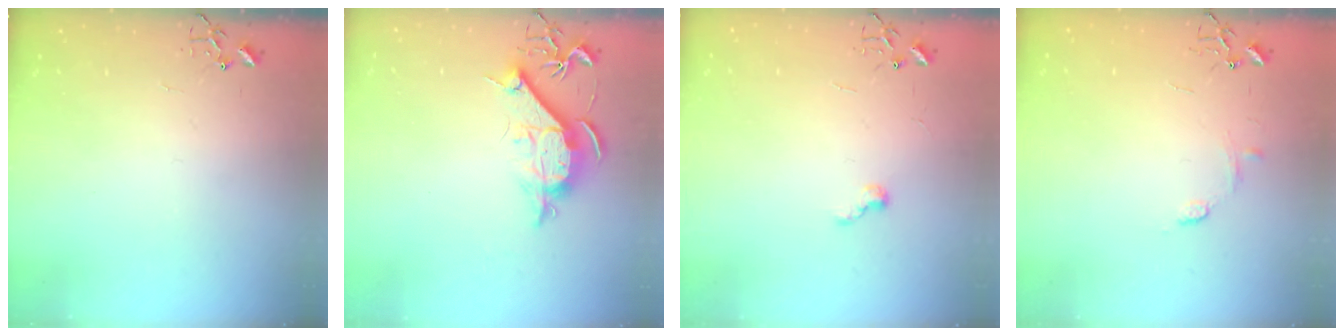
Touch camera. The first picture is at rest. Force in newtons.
{"total": 10.4, "press": 10.4, "slide": 1.1}
{"total": 5.1, "press": 5.0, "slide": 0.6}
{"total": 6.6, "press": 6.6, "slide": 0.9}